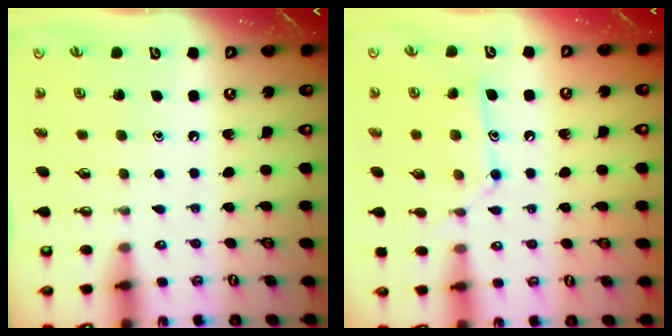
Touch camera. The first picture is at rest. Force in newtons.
{"total": 12.0, "press": 12.0, "slide": 0.7}